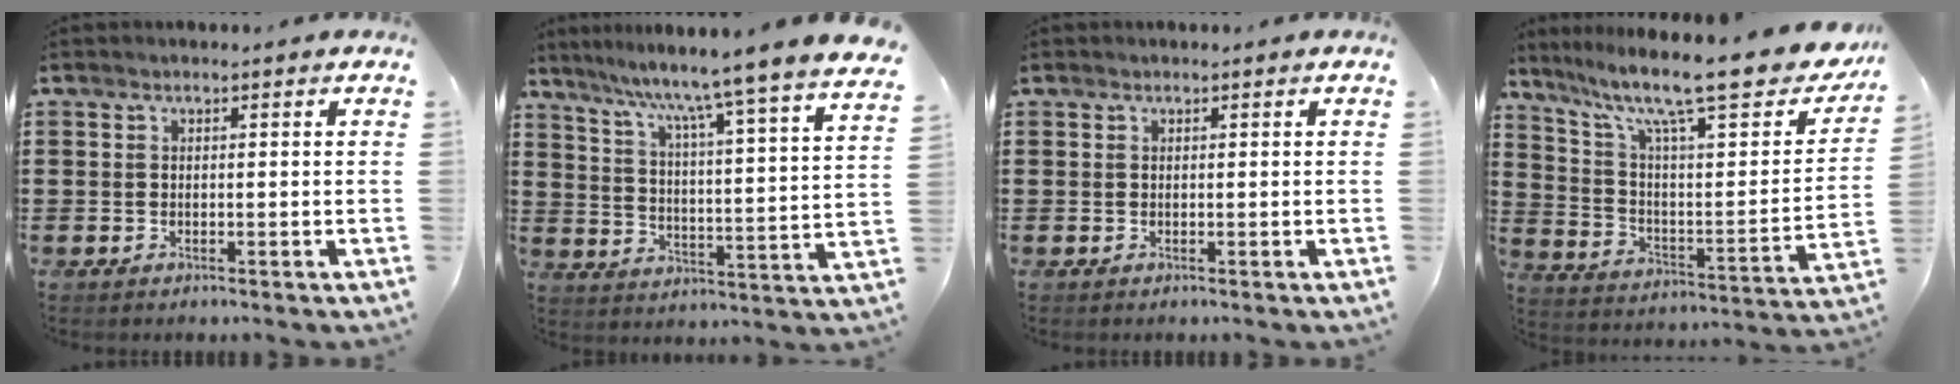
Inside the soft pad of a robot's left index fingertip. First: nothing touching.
{"total": 7.1, "force": [6.0, -2.3, 2.8], "torque": [-0.073, -0.068, 0.087]}
{"total": 0.0}
{"total": 14.0, "force": [10.6, 2.0, 8.9], "torque": [-0.178, -0.074, 0.168]}